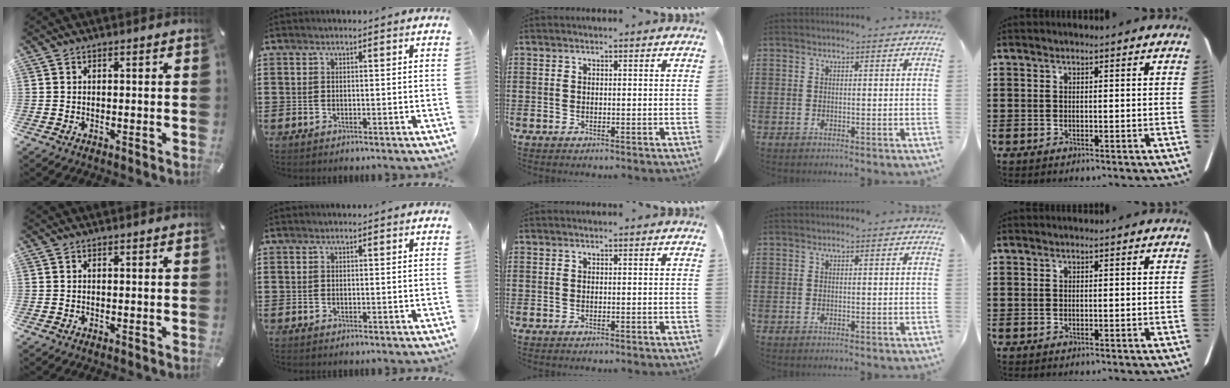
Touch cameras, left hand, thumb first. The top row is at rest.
{}